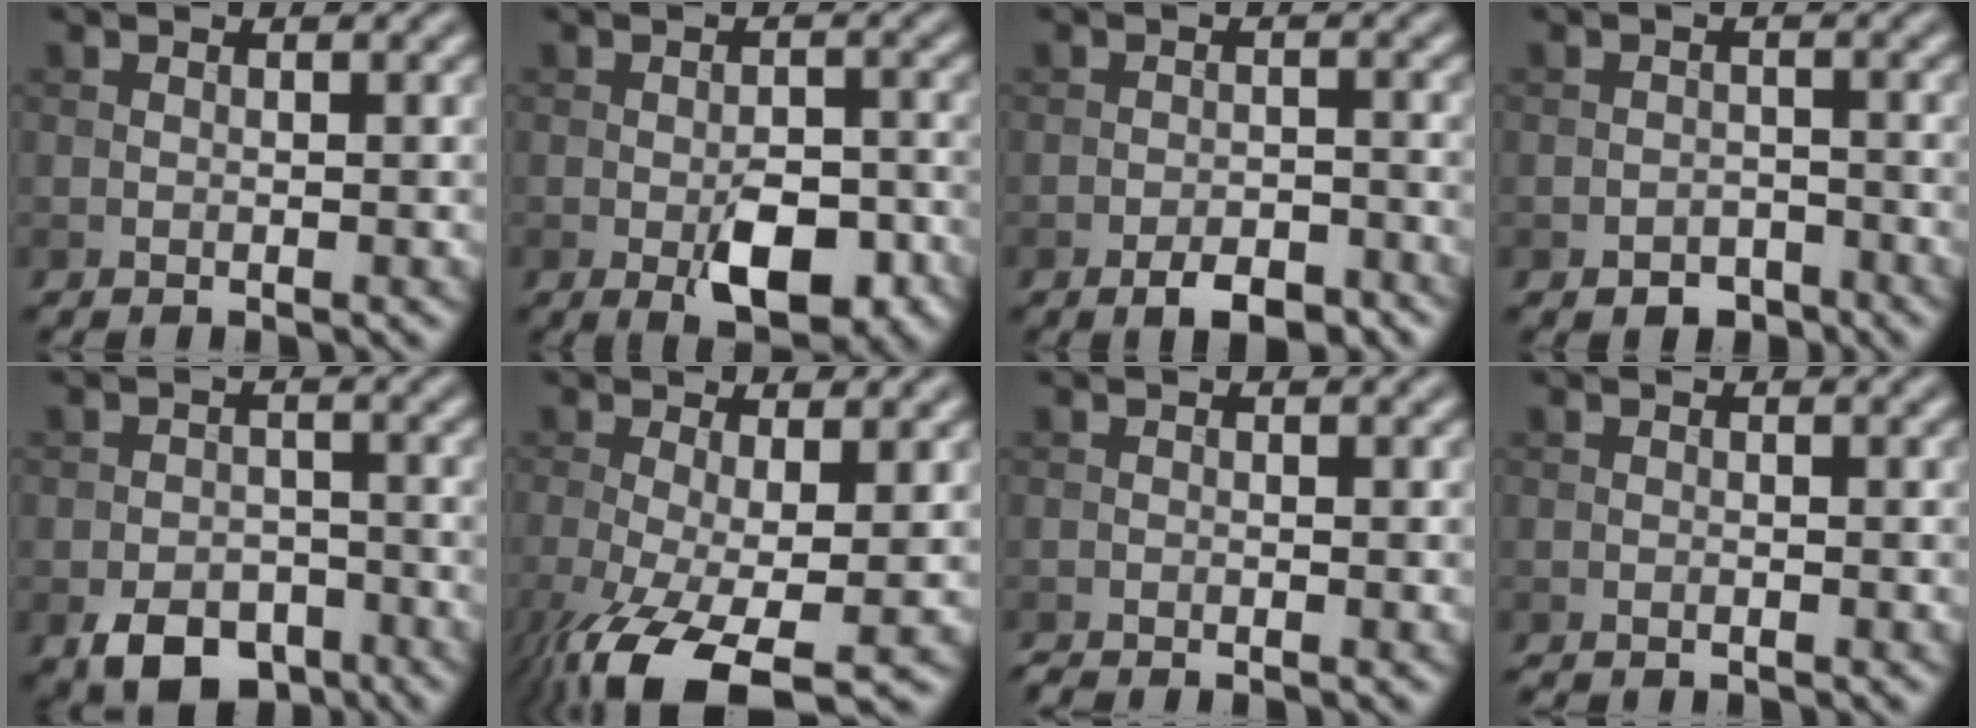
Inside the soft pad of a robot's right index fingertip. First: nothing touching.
{"total": 5.5, "force": [-2.1, 2.6, 4.3], "torque": [-0.068, -0.007, -0.030]}
{"total": 3.6, "force": [-2.5, 1.4, 2.2], "torque": [-0.031, 0.001, -0.041]}
{"total": 2.3, "force": [-1.7, 1.3, 0.8], "torque": [-0.006, 0.003, -0.031]}
{"total": 5.9, "force": [-3.6, 3.6, 3.0], "torque": [-0.046, -0.009, -0.061]}
{"total": 8.5, "force": [-4.1, 2.7, 7.0], "torque": [-0.149, -0.030, -0.069]}
{"total": 0.8, "force": [-0.8, 0.0, 0.1], "torque": [-0.001, -0.002, -0.018]}
{"total": 0.7, "force": [-0.6, 0.1, 0.2], "torque": [-0.002, -0.002, -0.012]}